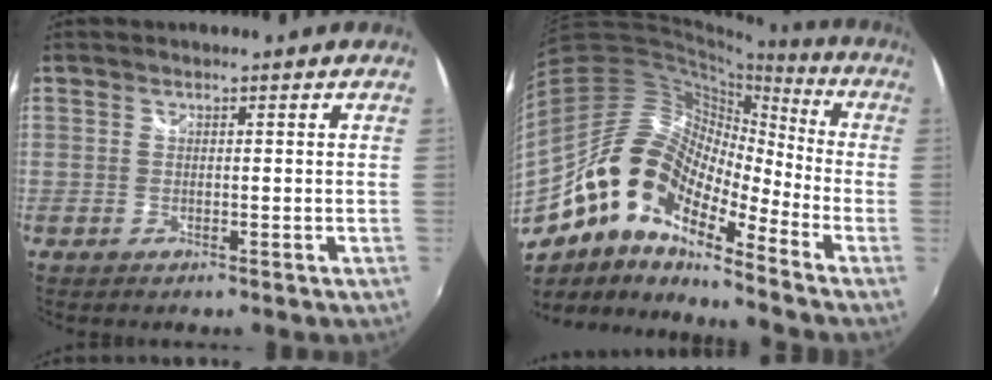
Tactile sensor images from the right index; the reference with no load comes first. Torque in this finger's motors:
{"motor_torque": [0.64, -0.58, 0.96, 0.19]}